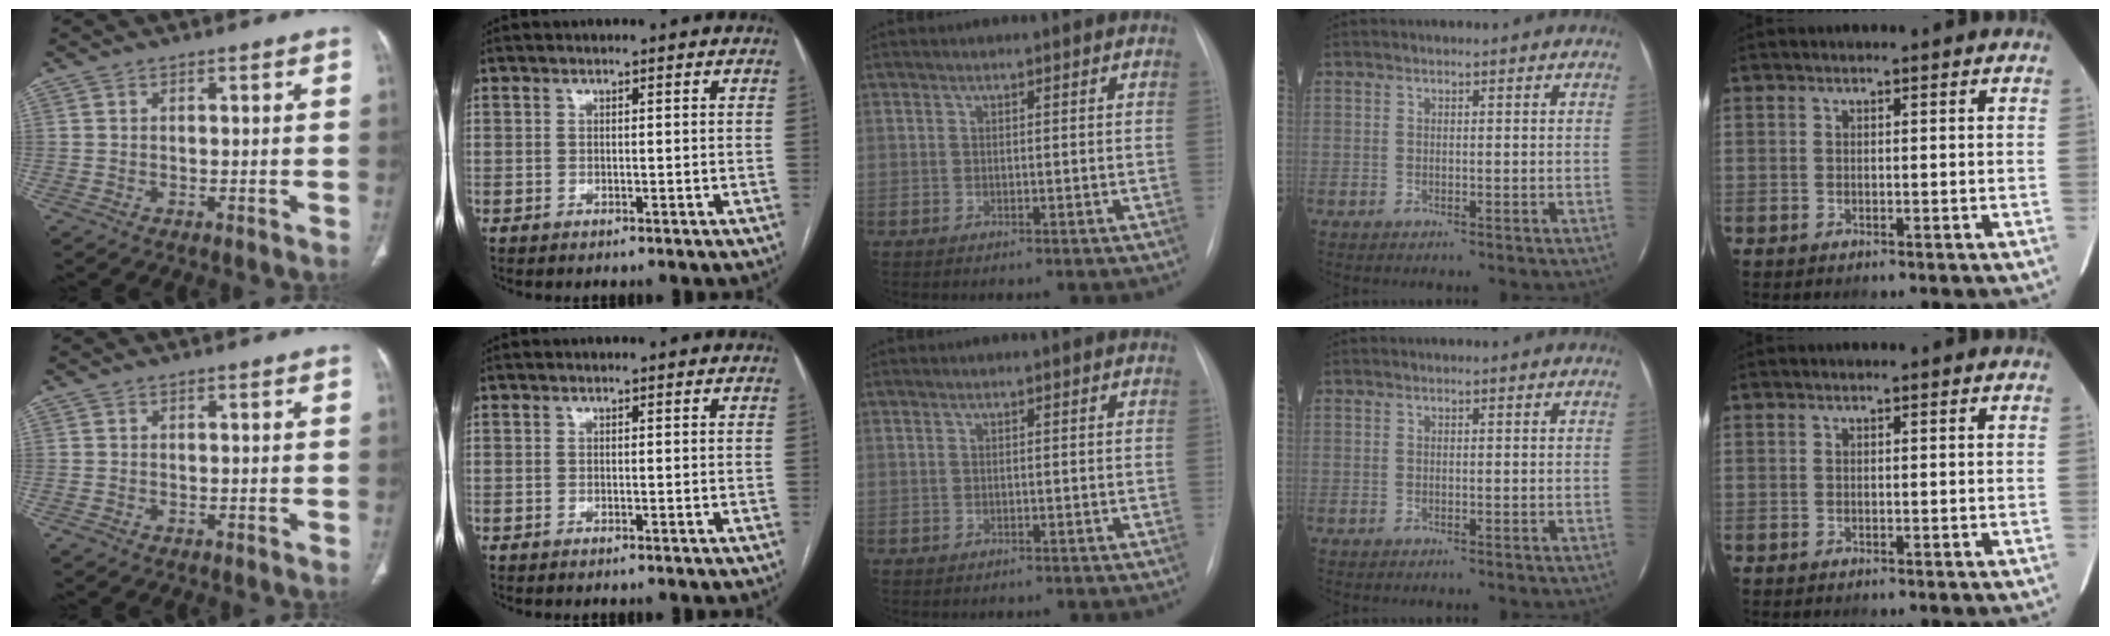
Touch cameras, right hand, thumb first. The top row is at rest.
{"thumb": {"total": 0.9, "force": [-0.4, 0.6, 0.4], "torque": [-0.014, 0.000, -0.007]}}